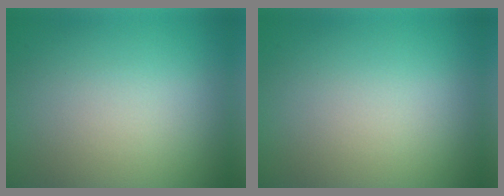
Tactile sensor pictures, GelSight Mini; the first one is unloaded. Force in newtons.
{"total": 0.0}